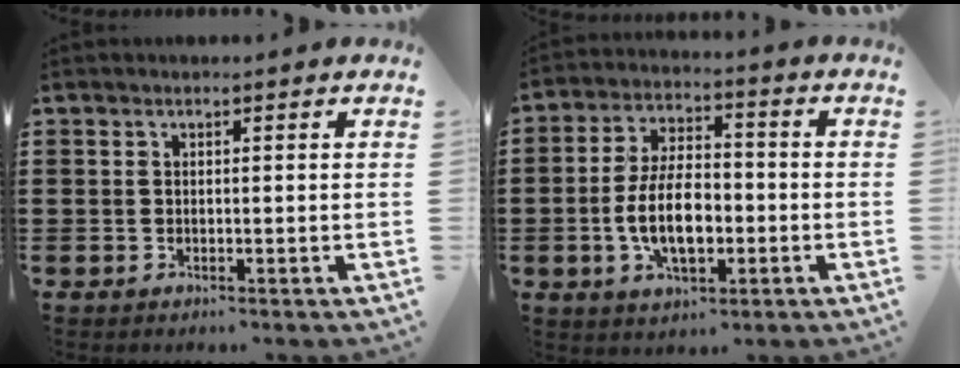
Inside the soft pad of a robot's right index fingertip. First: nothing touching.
{"total": 9.6, "force": [-2.0, 4.8, 8.1], "torque": [-0.164, 0.001, -0.041]}